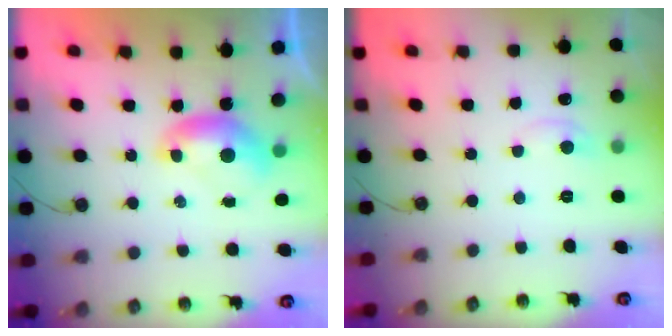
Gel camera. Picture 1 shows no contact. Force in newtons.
{"total": 1.1, "press": 1.0, "slide": 0.5}